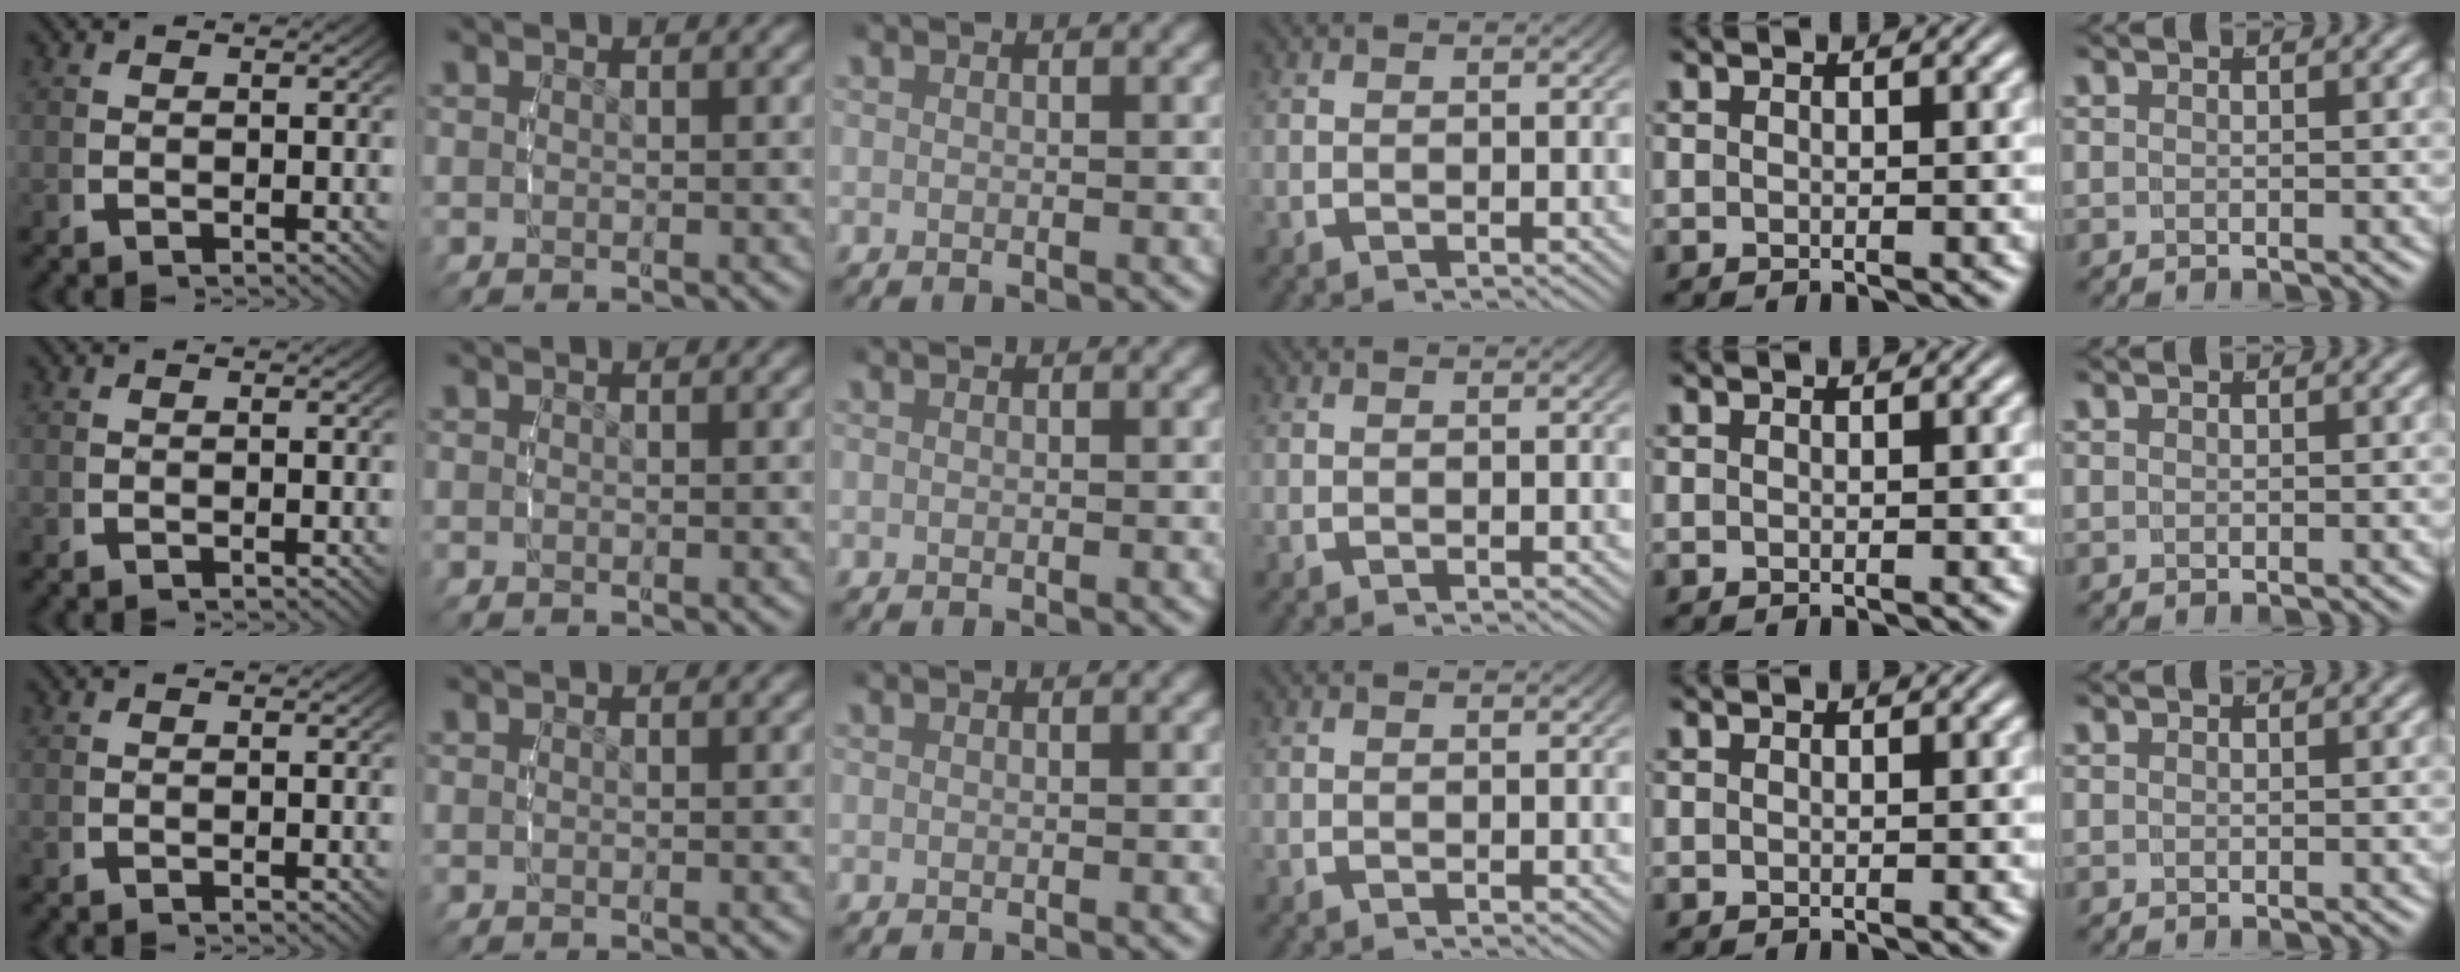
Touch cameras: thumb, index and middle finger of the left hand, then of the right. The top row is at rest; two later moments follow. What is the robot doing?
{"motion": "lift_and_place", "object": "condiment"}